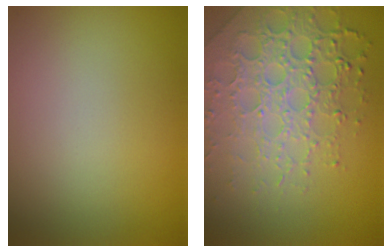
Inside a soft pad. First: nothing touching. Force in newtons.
{"total": 7.1, "press": 5.1, "slide": 4.9}